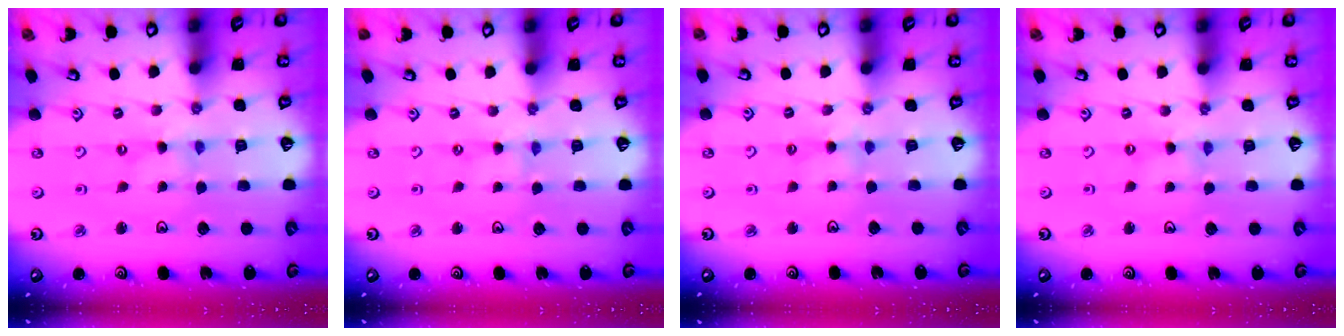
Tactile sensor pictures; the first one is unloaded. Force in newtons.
{"total": 0.5, "press": 0.5, "slide": 0.2}
{"total": 2.9, "press": 2.8, "slide": 0.5}
{"total": 0.0}